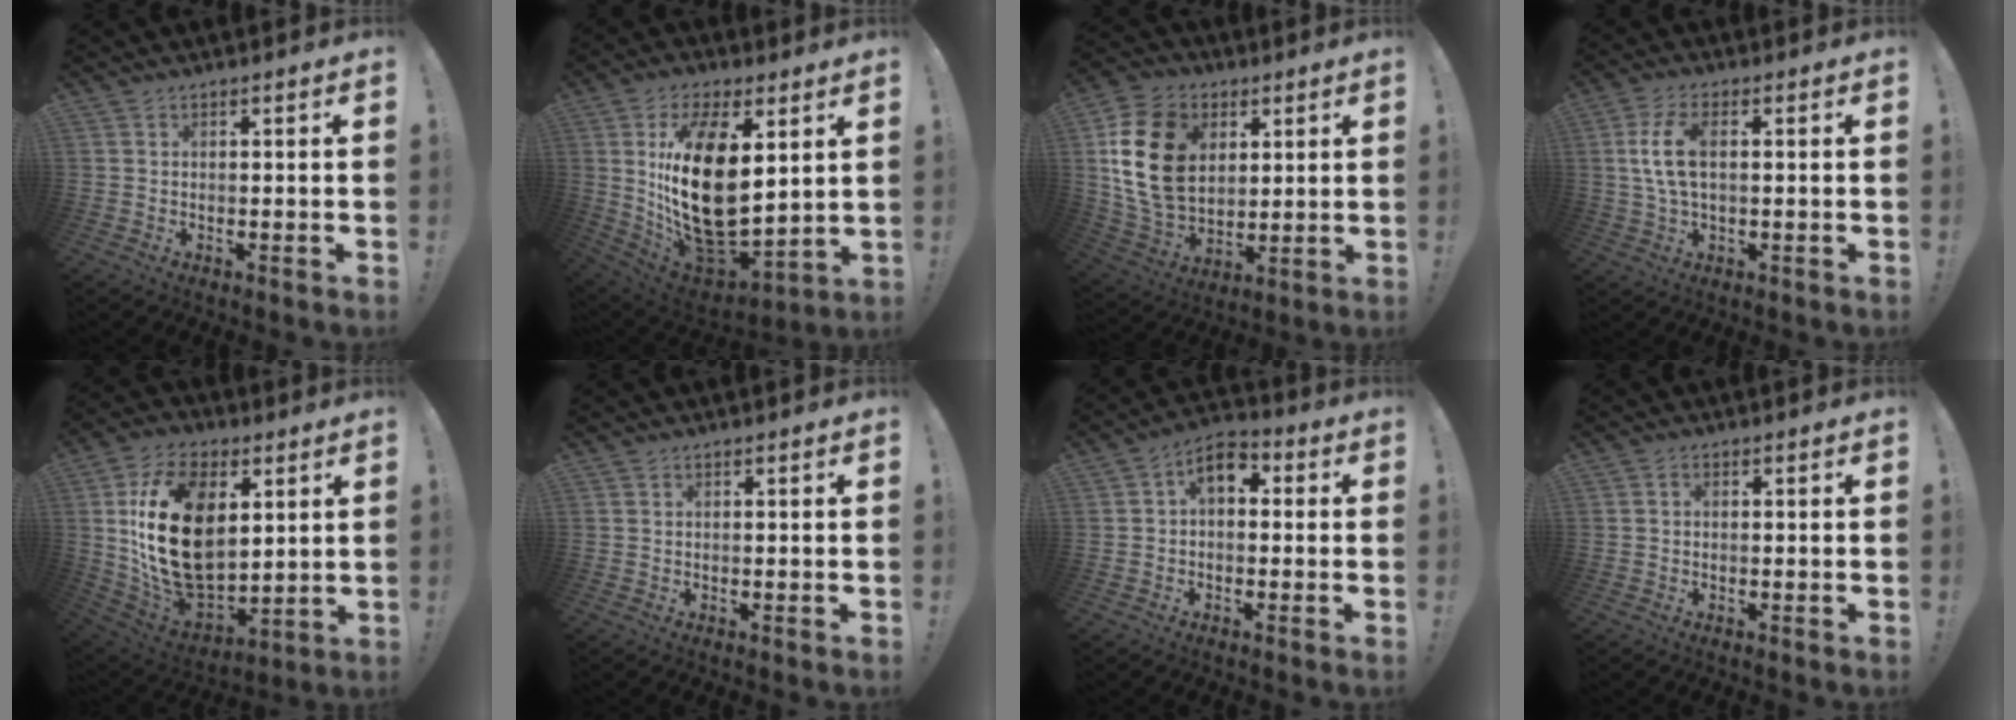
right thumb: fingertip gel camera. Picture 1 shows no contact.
{"total": 24.6, "force": [5.0, 13.1, 20.2], "torque": [-0.393, -0.054, 0.095]}
{"total": 20.5, "force": [5.4, 15.2, 12.6], "torque": [-0.230, -0.020, 0.101]}
{"total": 8.8, "force": [1.2, 4.2, 7.7], "torque": [-0.154, -0.005, 0.022]}
{"total": 25.3, "force": [4.9, 16.5, 18.6], "torque": [-0.359, -0.027, 0.092]}
{"total": 0.0}
{"total": 6.8, "force": [1.2, 4.4, 5.0], "torque": [-0.076, 0.006, 0.025]}
{"total": 0.7, "force": [-0.2, 0.6, 0.4], "torque": [-0.007, 0.002, -0.005]}